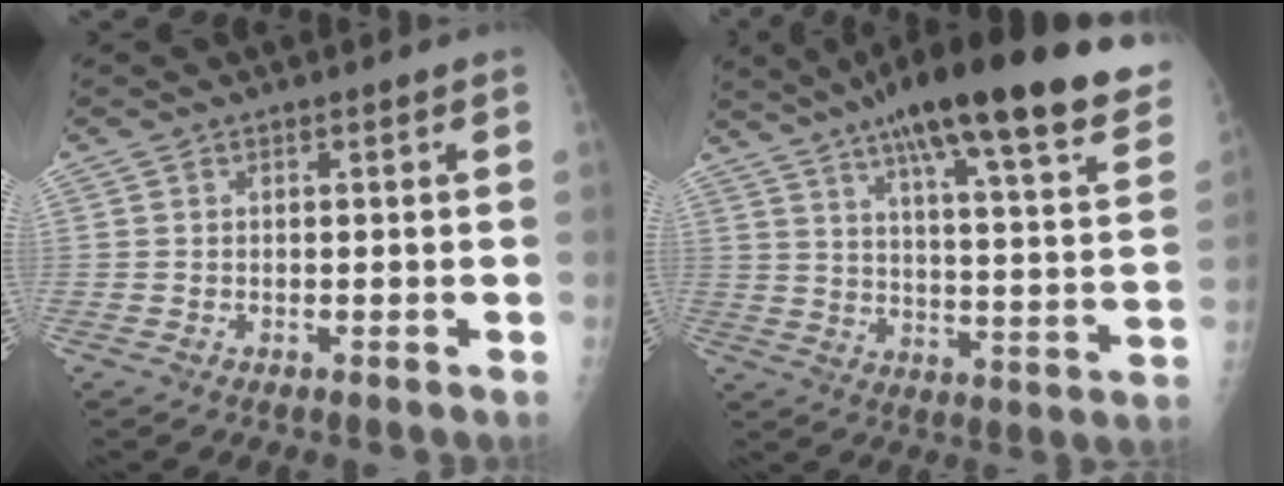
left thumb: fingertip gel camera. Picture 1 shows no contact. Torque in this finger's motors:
{"motor_torque": [0.53, 0.42, 1.47, -1.31, 0.18]}